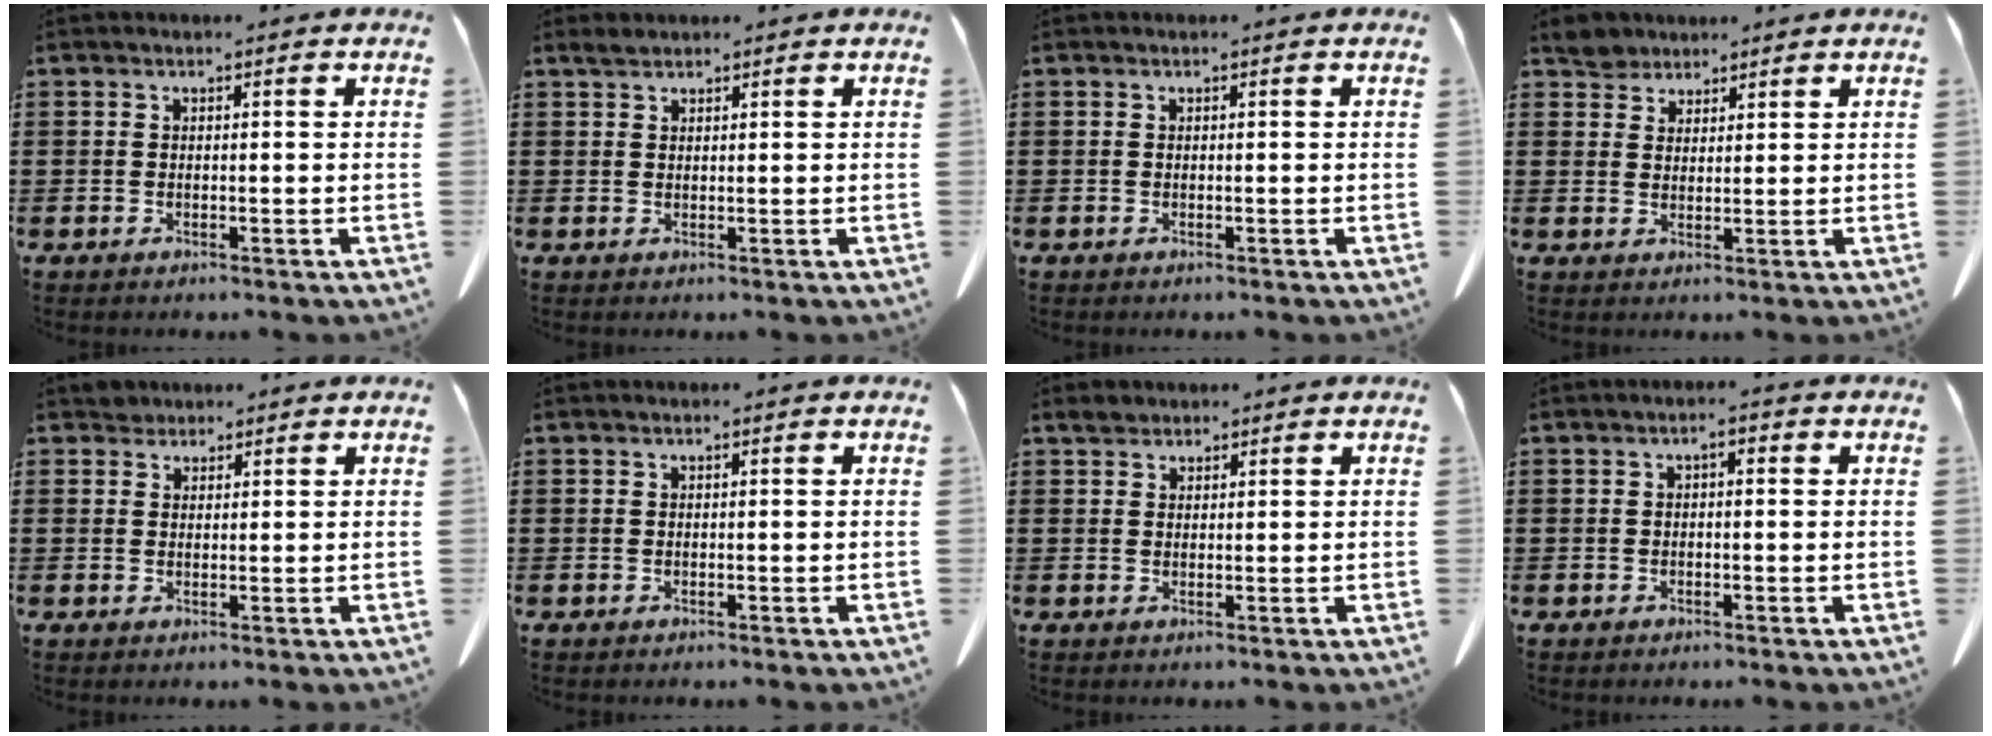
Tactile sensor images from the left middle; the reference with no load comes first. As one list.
[{"total": 1.5, "force": [1.2, 0.5, 0.7], "torque": [-0.017, 0.002, 0.023]}, {"total": 0.0}, {"total": 3.5, "force": [3.2, 1.5, 0.5], "torque": [-0.022, 0.003, 0.062]}, {"total": 1.8, "force": [1.6, 0.8, -0.1], "torque": [0.003, -0.001, 0.032]}, {"total": 0.0}, {"total": 1.8, "force": [1.6, 0.8, 0.4], "torque": [-0.012, 0.005, 0.031]}, {"total": 1.3, "force": [-0.4, 0.6, 1.1], "torque": [-0.023, 0.004, -0.009]}]